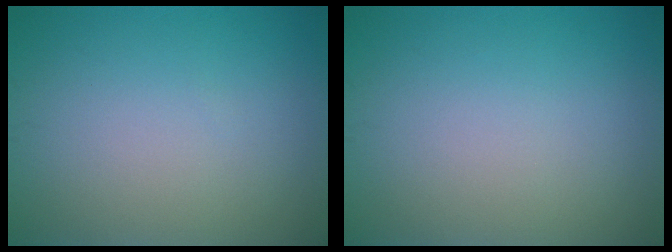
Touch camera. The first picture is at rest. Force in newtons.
{"total": 0.0}